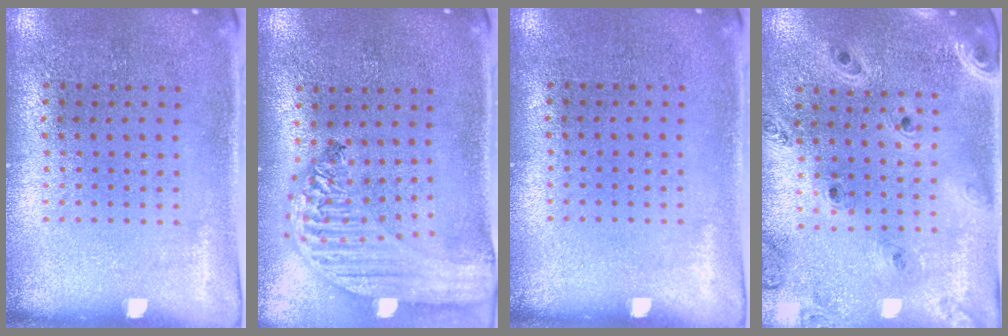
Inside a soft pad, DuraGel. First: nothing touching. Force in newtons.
{"total": 3.1, "press": 2.4, "slide": 1.9}
{"total": 0.0}
{"total": 1.4, "press": 1.3, "slide": 0.2}